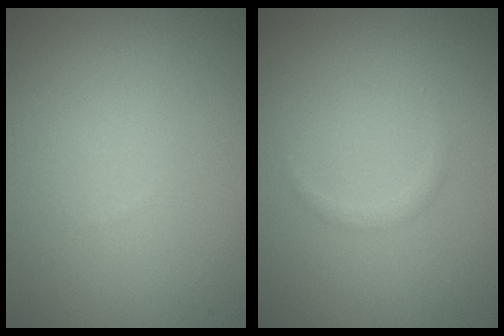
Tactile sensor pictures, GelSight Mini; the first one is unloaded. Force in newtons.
{"total": 0.6, "press": 0.6, "slide": 0.1}